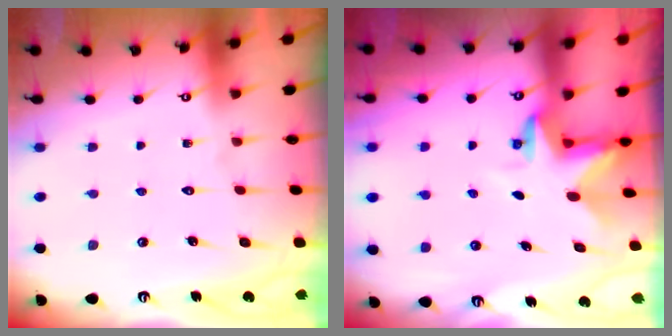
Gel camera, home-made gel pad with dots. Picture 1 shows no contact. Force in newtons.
{"total": 3.0, "press": 3.0, "slide": 0.3}